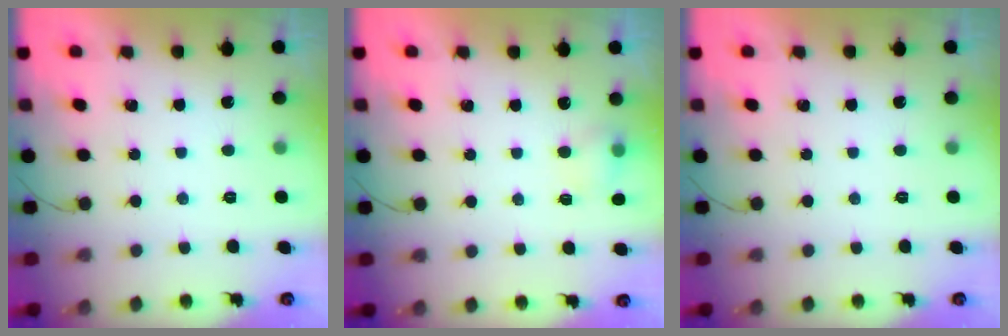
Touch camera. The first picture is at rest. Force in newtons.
{"total": 4.7, "press": 4.5, "slide": 1.4}
{"total": 0.0}